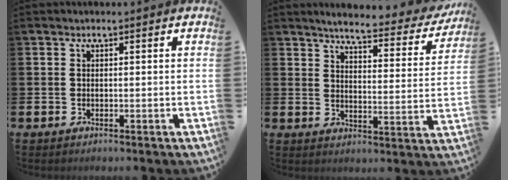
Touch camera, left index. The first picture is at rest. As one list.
[{"total": 5.0, "force": [4.6, 0.7, 1.9], "torque": [-0.046, -0.035, 0.069]}]